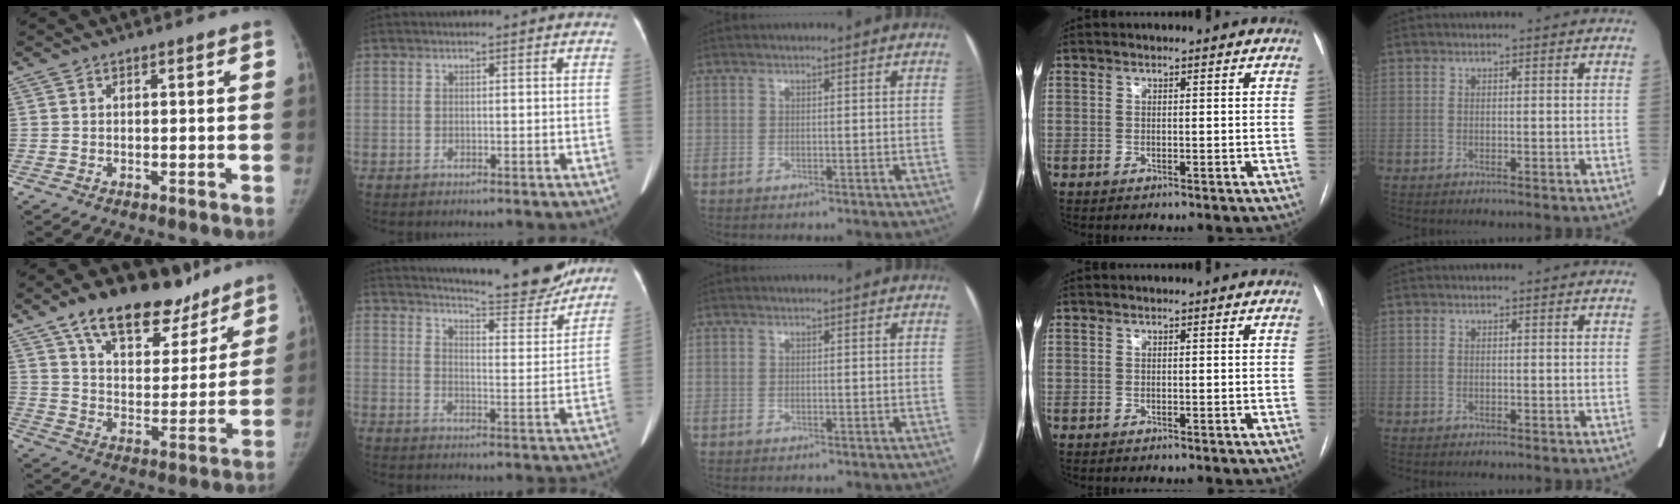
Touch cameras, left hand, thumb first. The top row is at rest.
{"thumb": {"total": 19.6, "force": [13.7, 9.9, 9.9], "torque": [-0.107, -0.047, 0.219]}, "index": {"total": 14.7, "force": [13.6, 1.3, 5.5], "torque": [-0.081, -0.030, 0.179]}}